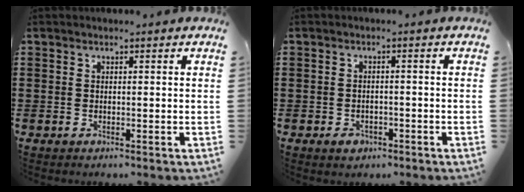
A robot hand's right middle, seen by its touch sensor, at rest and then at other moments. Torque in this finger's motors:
{"motor_torque": [0.88, -0.23, 0.06, 0.04]}